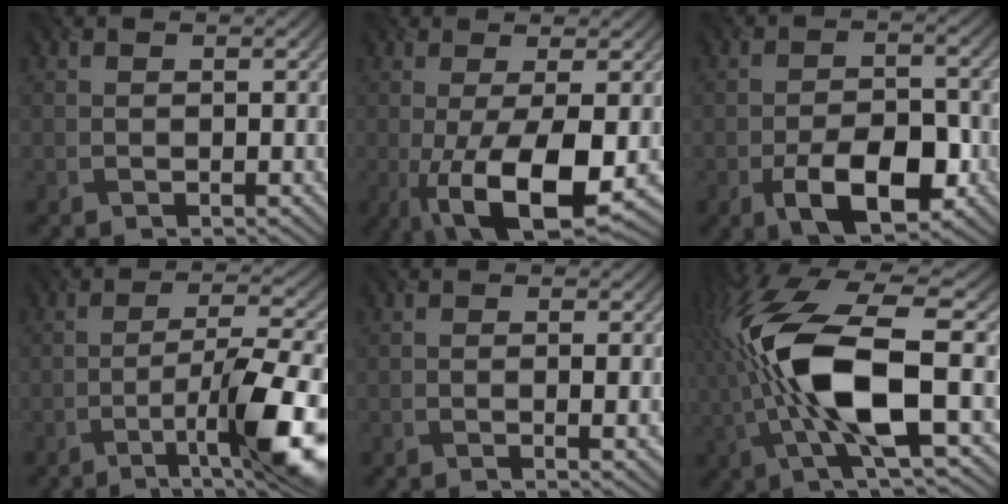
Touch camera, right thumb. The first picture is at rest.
{"total": 10.8, "force": [-2.7, 3.0, 10.0], "torque": [-0.182, -0.012, -0.033]}
{"total": 8.5, "force": [-3.6, 4.2, 6.4], "torque": [-0.111, -0.004, -0.063]}
{"total": 12.7, "force": [-5.1, 2.6, 11.3], "torque": [-0.166, 0.011, -0.079]}
{"total": 2.8, "force": [-0.1, 0.6, 2.7], "torque": [-0.041, 0.001, 0.000]}
{"total": 15.7, "force": [-0.8, 5.6, 14.6], "torque": [-0.321, 0.001, -0.016]}